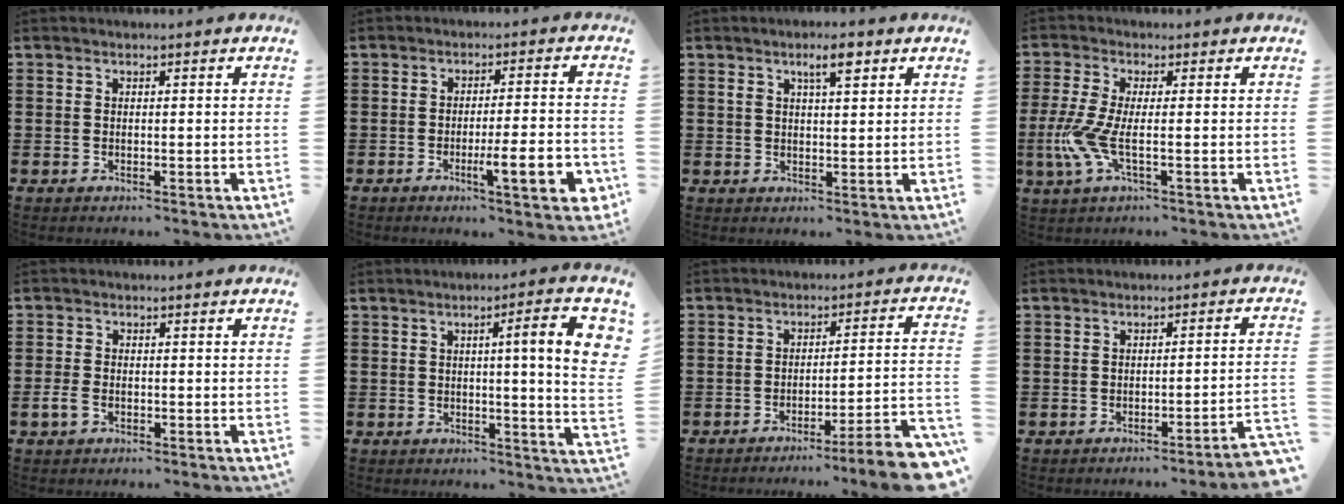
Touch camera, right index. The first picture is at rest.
{"total": 8.7, "force": [-3.1, 1.4, 8.0], "torque": [-0.118, -0.006, -0.051]}
{"total": 4.2, "force": [2.3, 1.1, 3.3], "torque": [-0.054, 0.003, 0.035]}
{"total": 6.4, "force": [-1.3, 1.3, 6.2], "torque": [-0.158, -0.027, -0.031]}
{"total": 2.1, "force": [-0.9, 1.2, 1.4], "torque": [-0.043, -0.005, -0.021]}
{"total": 9.4, "force": [2.1, 0.7, 9.1], "torque": [-0.135, -0.008, 0.025]}
{"total": 6.5, "force": [-4.9, -0.5, 4.2], "torque": [-0.067, -0.013, -0.096]}
{"total": 2.7, "force": [-2.2, -0.6, 1.5], "torque": [-0.026, -0.010, -0.045]}